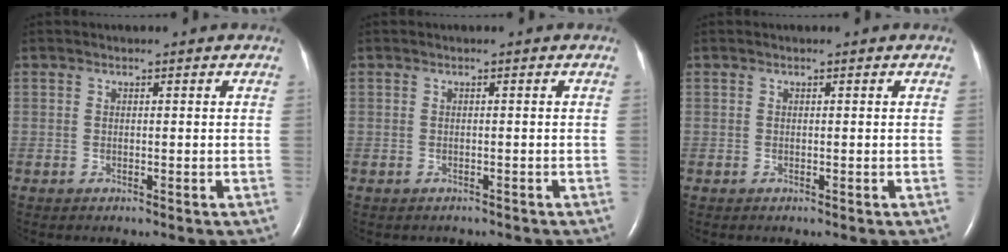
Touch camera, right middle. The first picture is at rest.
{"total": 1.7, "force": [-1.5, 0.7, 0.3], "torque": [-0.012, -0.002, -0.017]}
{"total": 0.0}